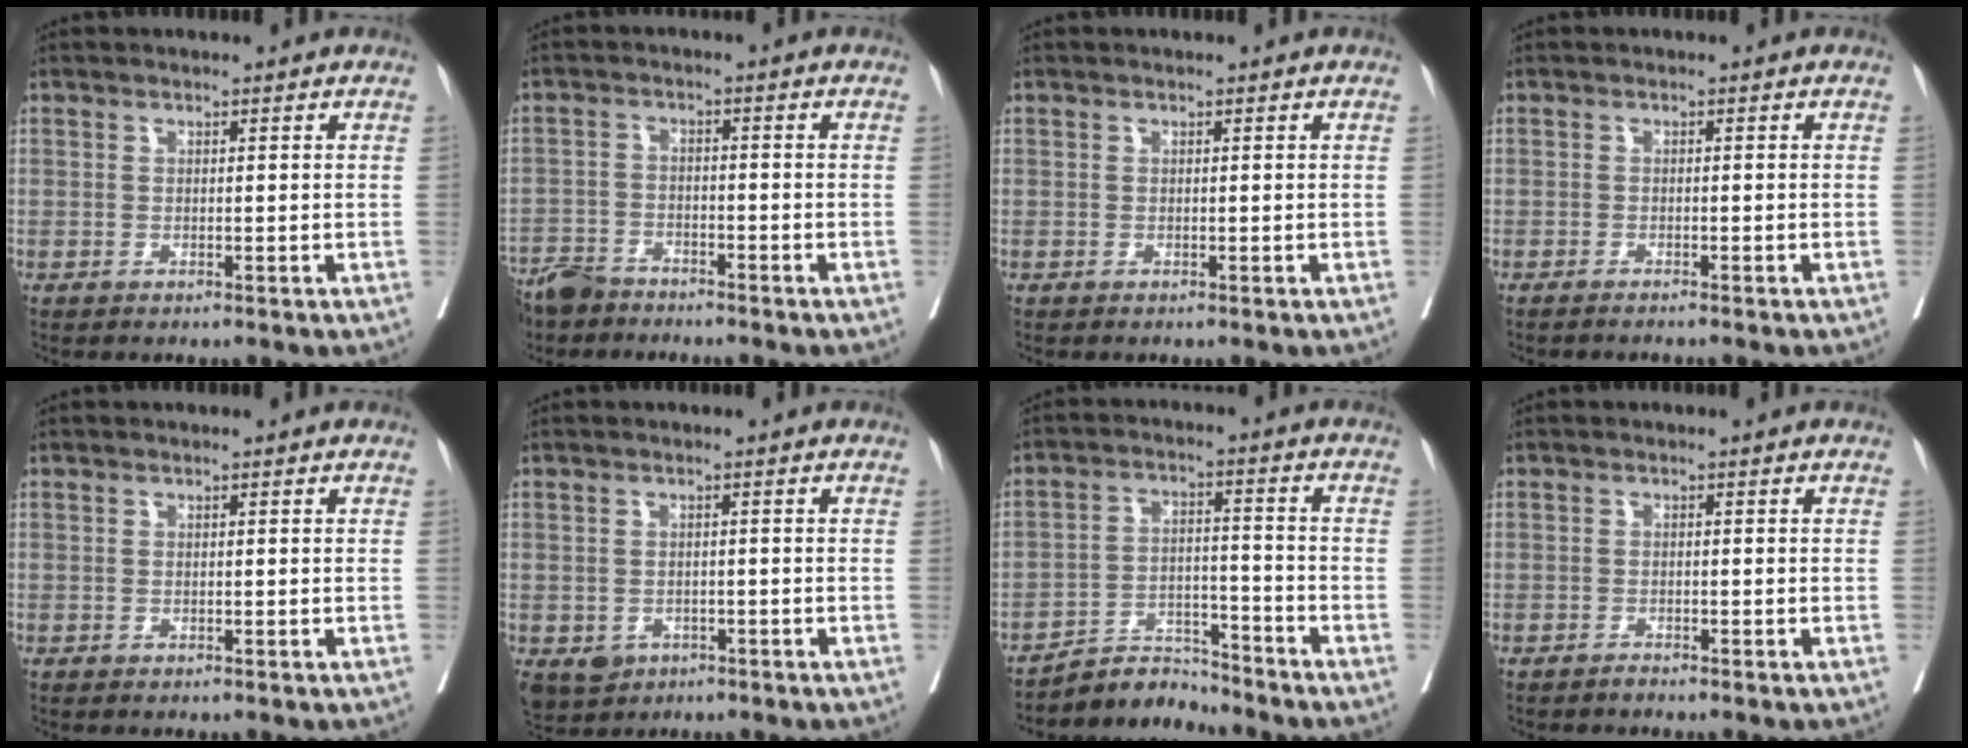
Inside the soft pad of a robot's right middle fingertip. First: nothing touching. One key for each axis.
{"total": 7.0, "fx": -6.4, "fy": 2.4, "fz": 1.9, "tx": -0.034, "ty": -0.017, "tz": -0.118}
{"total": 0.0}
{"total": 2.5, "fx": -2.2, "fy": -0.2, "fz": 1.2, "tx": -0.014, "ty": 0.001, "tz": -0.028}
{"total": 0.0}
{"total": 5.2, "fx": -2.5, "fy": 4.2, "fz": 1.7, "tx": -0.030, "ty": -0.001, "tz": -0.031}
{"total": 6.4, "fx": -6.3, "fy": 0.5, "fz": -0.7, "tx": 0.012, "ty": 0.015, "tz": -0.110}
{"total": 0.7, "fx": -0.6, "fy": 0.0, "fz": 0.1, "tx": -0.006, "ty": -0.001, "tz": -0.012}